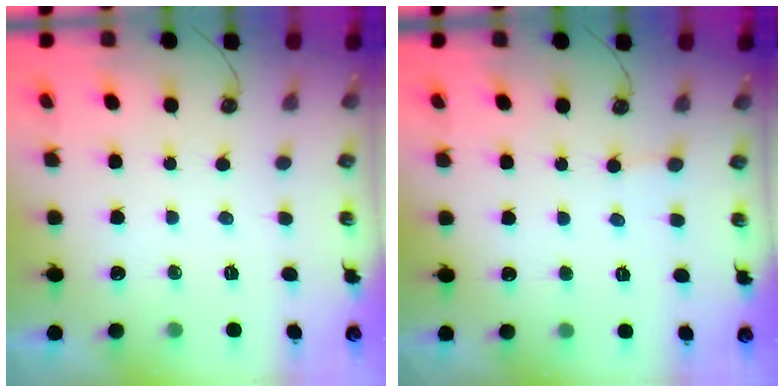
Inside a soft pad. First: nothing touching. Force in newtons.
{"total": 1.4, "press": 1.4, "slide": 0.1}